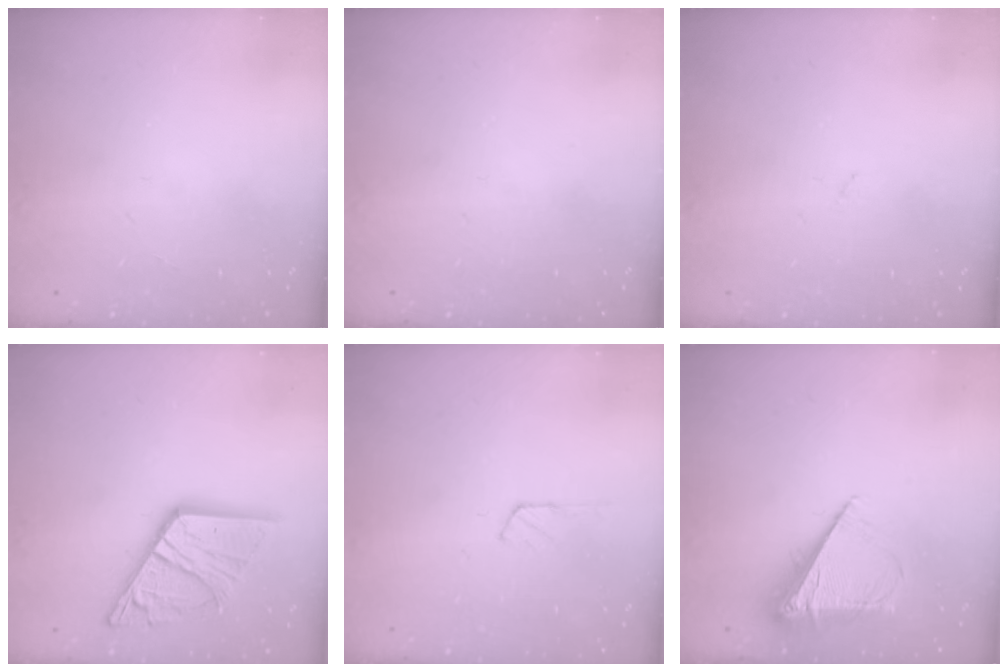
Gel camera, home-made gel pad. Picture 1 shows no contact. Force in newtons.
{"total": 0.0}
{"total": 2.8, "press": 2.8, "slide": 0.4}
{"total": 17.5, "press": 17.5, "slide": 1.5}
{"total": 2.3, "press": 2.3, "slide": 0.2}
{"total": 7.8, "press": 7.7, "slide": 1.1}